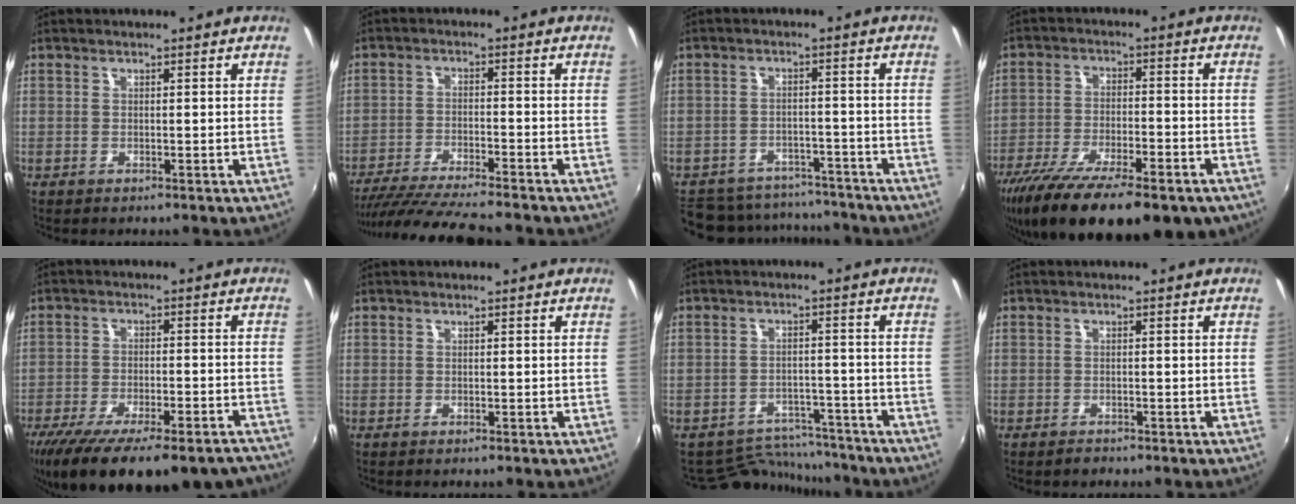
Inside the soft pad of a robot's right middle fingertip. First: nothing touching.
{"total": 13.9, "force": [-12.4, 0.6, 6.2], "torque": [-0.133, -0.023, -0.207]}
{"total": 16.1, "force": [-13.9, 6.8, 4.6], "torque": [-0.122, 0.013, -0.189]}
{"total": 23.2, "force": [-16.5, 7.8, 14.3], "torque": [-0.270, -0.058, -0.250]}
{"total": 25.2, "force": [-19.8, 8.2, 13.2], "torque": [-0.244, -0.039, -0.280]}
{"total": 0.0}
{"total": 9.2, "force": [-8.6, 3.2, 0.3], "torque": [-0.018, 0.019, -0.122]}
{"total": 1.3, "force": [-1.0, 0.7, 0.1], "torque": [-0.005, 0.000, -0.017]}